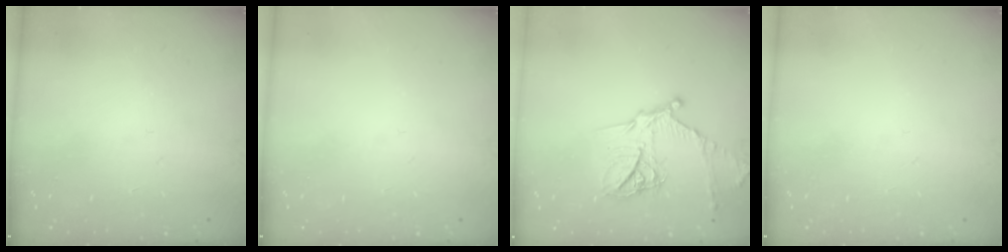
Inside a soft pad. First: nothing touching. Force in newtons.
{"total": 0.0}
{"total": 15.4, "press": 15.4, "slide": 1.1}
{"total": 0.0}